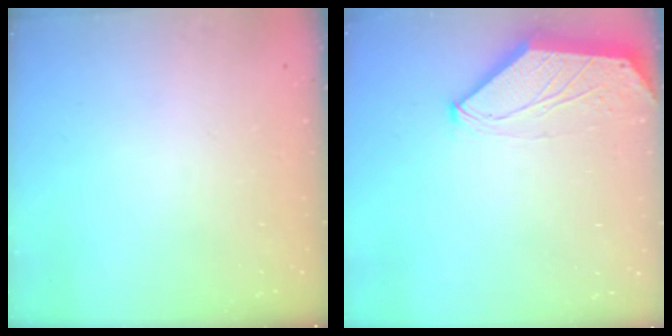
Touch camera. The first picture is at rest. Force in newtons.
{"total": 0.0}